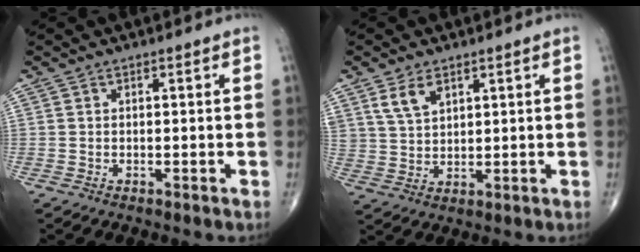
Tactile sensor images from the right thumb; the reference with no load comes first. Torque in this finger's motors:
{"motor_torque": [0.08, 0.09, 0.46, 0.53, 0.05]}